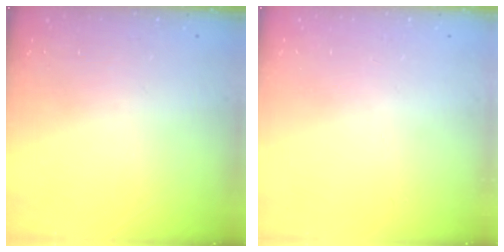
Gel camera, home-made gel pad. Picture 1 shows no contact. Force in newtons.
{"total": 0.0}